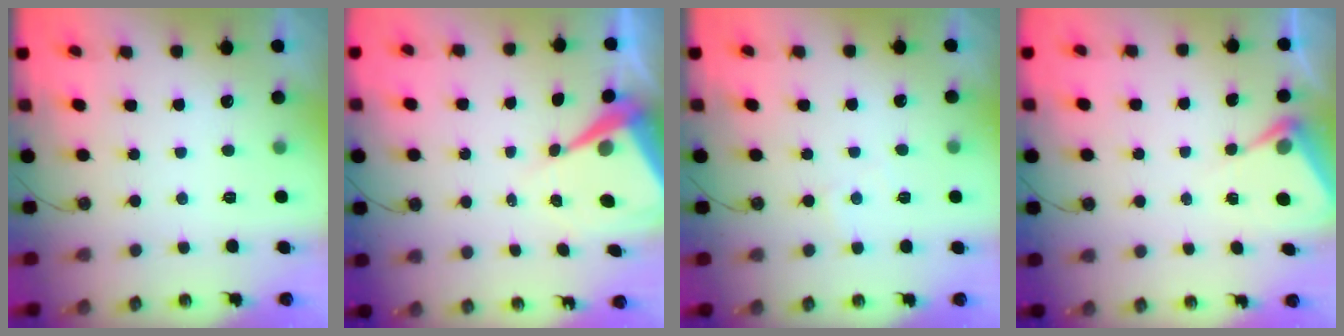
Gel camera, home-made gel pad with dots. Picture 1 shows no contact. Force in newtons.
{"total": 10.0, "press": 10.0, "slide": 0.9}
{"total": 3.6, "press": 3.6, "slide": 0.6}
{"total": 5.8, "press": 5.8, "slide": 0.3}